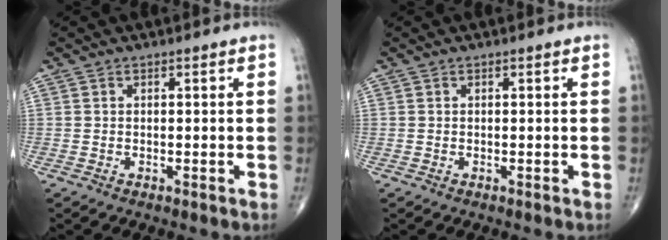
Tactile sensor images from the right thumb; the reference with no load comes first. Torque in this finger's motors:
{"motor_torque": [0.00, 0.00, 0.03, 0.03, 0.00]}